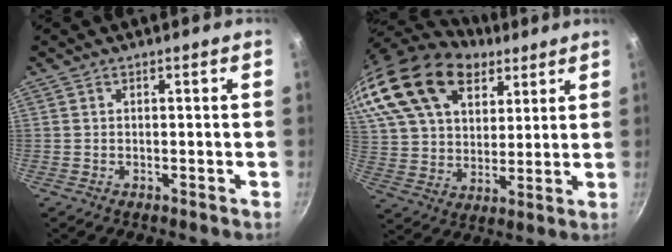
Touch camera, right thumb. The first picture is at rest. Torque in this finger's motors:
{"motor_torque": [0.67, 4.33, 0.66, -0.23, 0.32]}